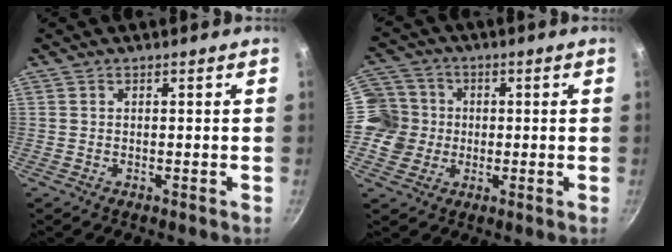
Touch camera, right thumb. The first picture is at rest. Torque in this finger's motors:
{"motor_torque": [0.03, 0.04, 0.18, 0.17, 0.18]}